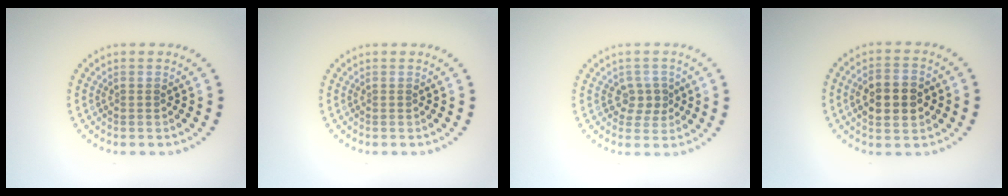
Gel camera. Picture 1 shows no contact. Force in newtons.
{"total": 0.0}
{"total": 2.0, "press": 1.8, "slide": 0.9}
{"total": 5.0, "press": 5.0, "slide": 0.2}